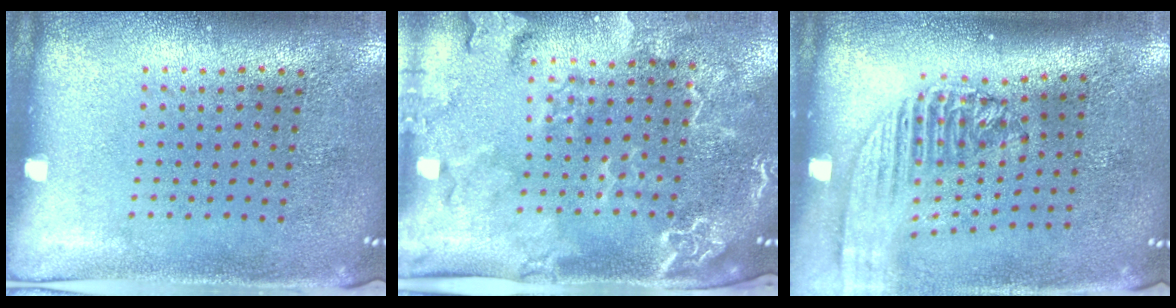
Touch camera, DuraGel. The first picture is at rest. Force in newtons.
{"total": 2.8, "press": 2.5, "slide": 1.3}
{"total": 2.2, "press": 1.7, "slide": 1.3}